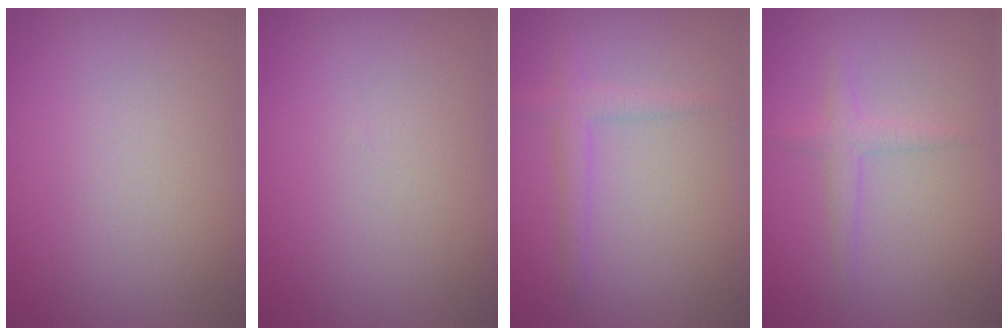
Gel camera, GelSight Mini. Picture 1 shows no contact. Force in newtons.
{"total": 0.0}
{"total": 1.7, "press": 1.7, "slide": 0.0}
{"total": 1.5, "press": 1.5, "slide": 0.1}